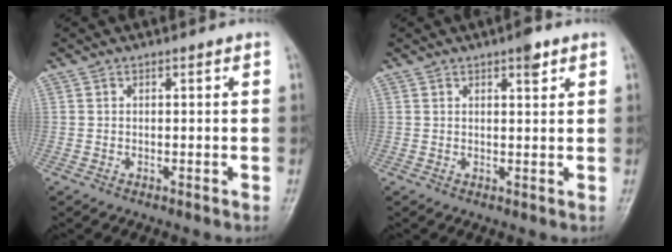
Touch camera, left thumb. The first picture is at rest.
{"total": 2.9, "force": [1.8, 0.9, 2.1], "torque": [-0.024, -0.007, 0.023]}